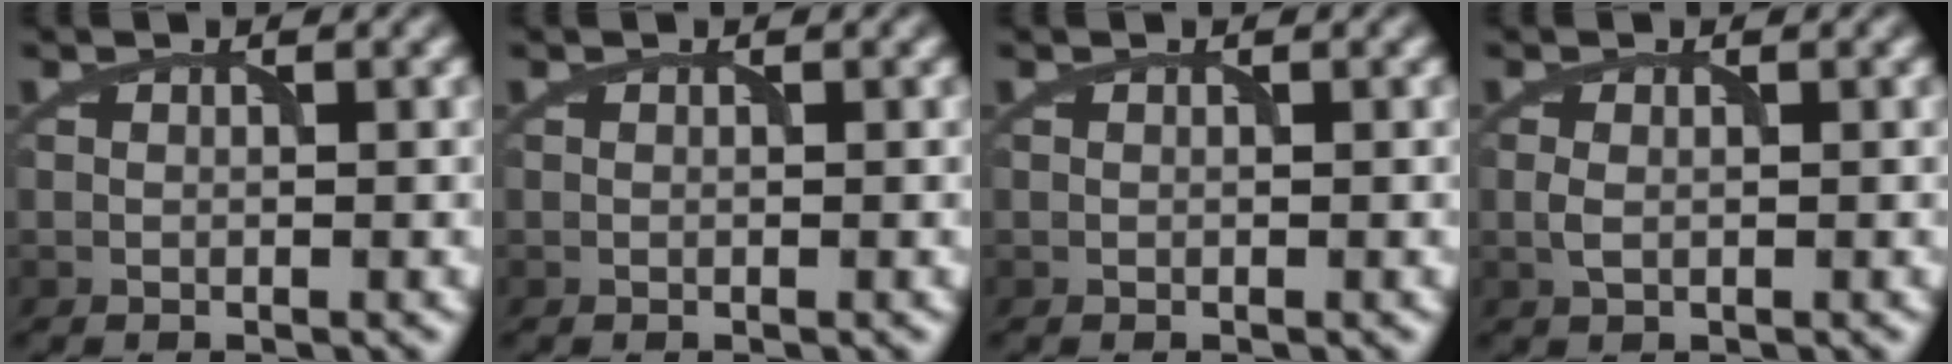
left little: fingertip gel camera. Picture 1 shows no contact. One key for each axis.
{"total": 0.0}
{"total": 0.0}
{"total": 1.1, "fx": -0.1, "fy": 0.6, "fz": 0.9, "tx": -0.025, "ty": -0.002, "tz": -0.002}